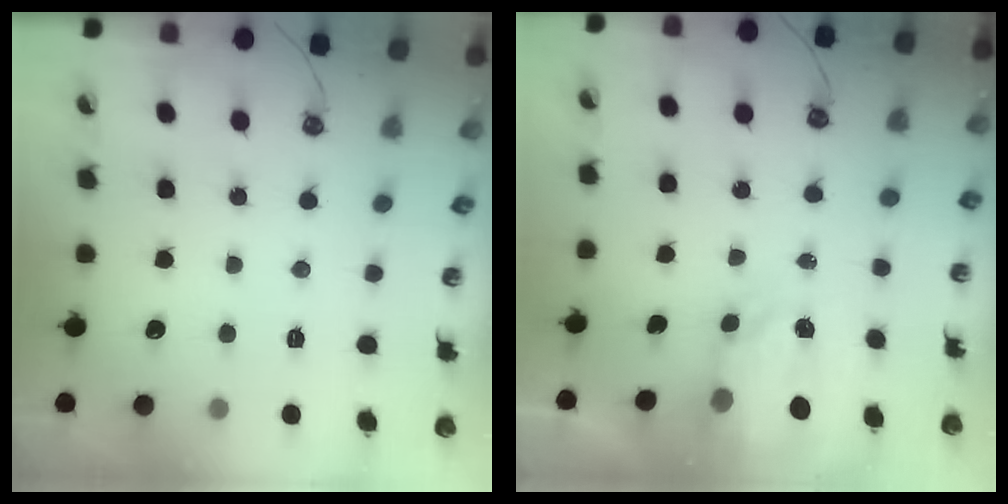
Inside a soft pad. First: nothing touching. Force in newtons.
{"total": 4.0, "press": 3.9, "slide": 0.5}